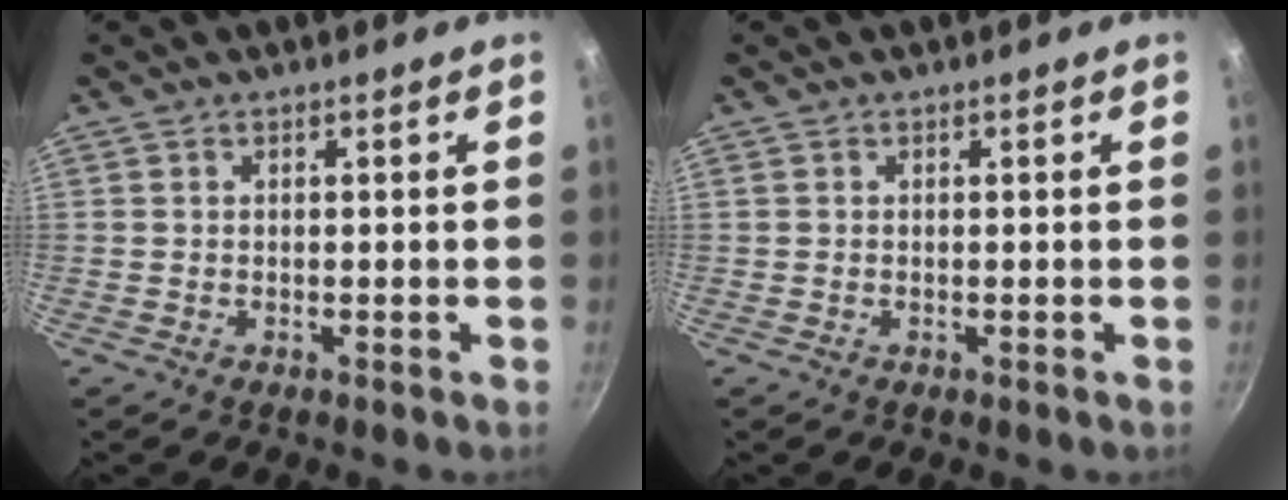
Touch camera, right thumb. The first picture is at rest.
{"total": 0.0}